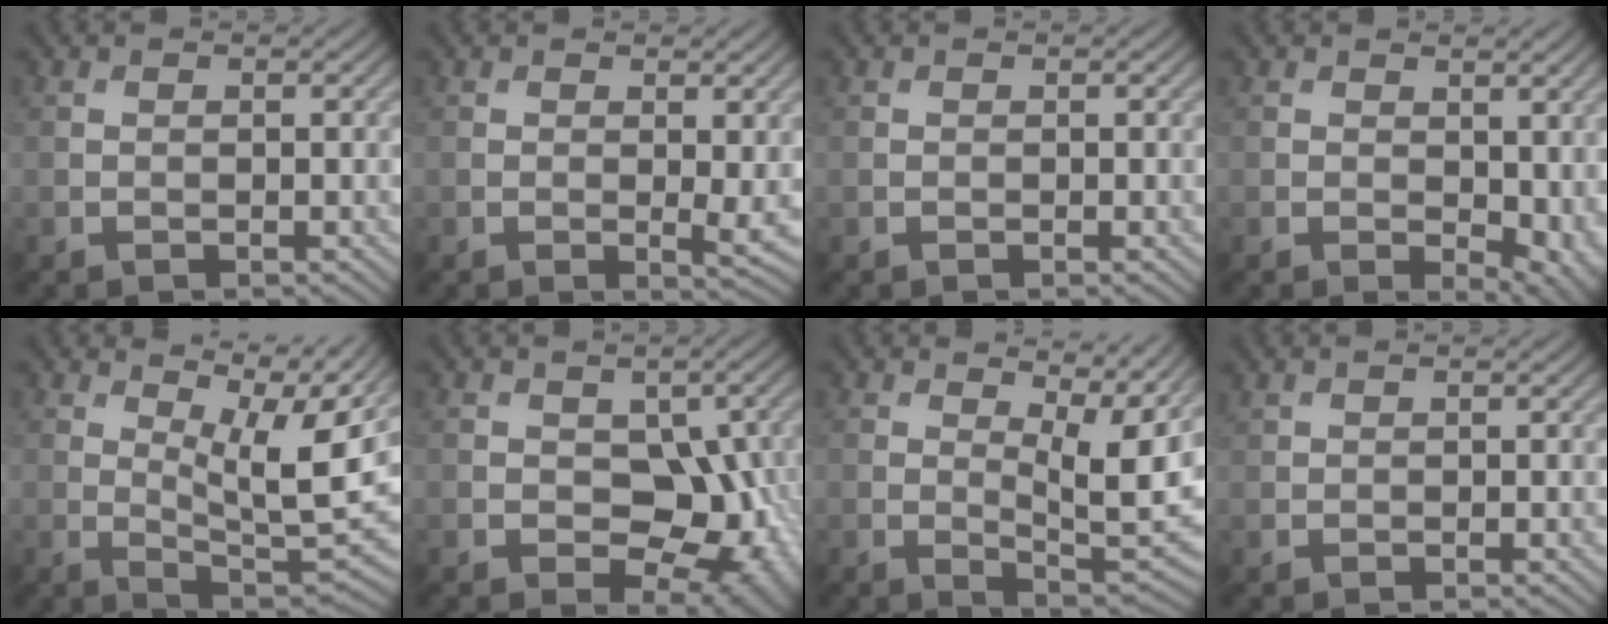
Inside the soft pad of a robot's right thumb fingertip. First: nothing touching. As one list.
[{"total": 2.0, "force": [0.5, 0.5, 1.9], "torque": [-0.033, -0.009, 0.009]}, {"total": 0.0}, {"total": 5.3, "force": [0.3, 3.4, 4.1], "torque": [-0.056, -0.019, 0.017]}, {"total": 10.1, "force": [5.4, 2.6, 8.0], "torque": [-0.143, -0.004, 0.085]}, {"total": 10.2, "force": [-0.8, 6.9, 7.4], "torque": [-0.089, -0.019, -0.006]}, {"total": 9.0, "force": [4.5, 2.8, 7.2], "torque": [-0.120, -0.006, 0.072]}, {"total": 0.8, "force": [0.8, 0.1, 0.3], "torque": [-0.011, 0.006, 0.018]}]